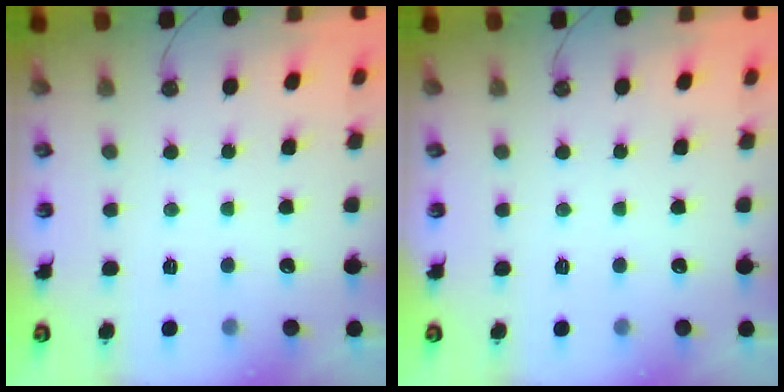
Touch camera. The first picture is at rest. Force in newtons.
{"total": 0.0}